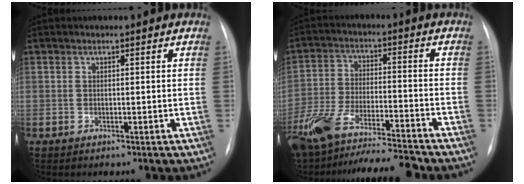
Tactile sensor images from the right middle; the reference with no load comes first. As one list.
[{"total": 18.3, "force": [-16.1, 1.8, 8.6], "torque": [-0.187, -0.019, -0.271]}]